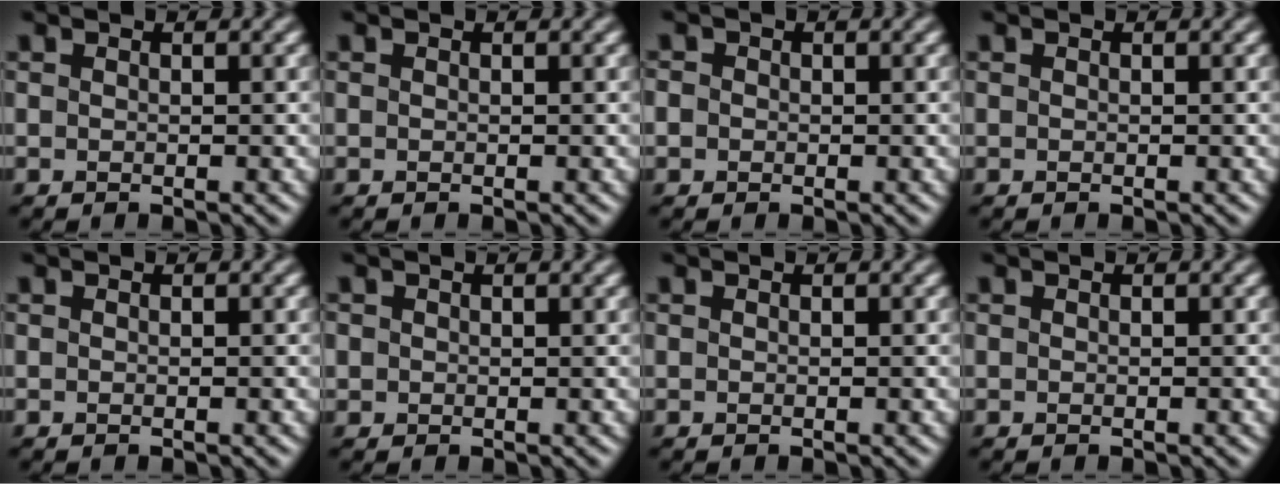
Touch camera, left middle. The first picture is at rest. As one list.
[{"total": 0.0}, {"total": 0.7, "force": [-0.1, 0.7, -0.1], "torque": [0.002, -0.002, 0.002]}, {"total": 0.0}, {"total": 0.0}, {"total": 0.8, "force": [0.6, 0.3, -0.4], "torque": [0.006, 0.003, 0.013]}, {"total": 0.0}, {"total": 0.0}]